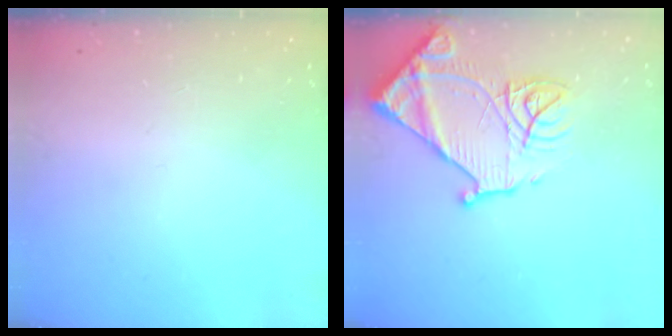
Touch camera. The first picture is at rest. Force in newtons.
{"total": 17.7, "press": 17.7, "slide": 1.5}